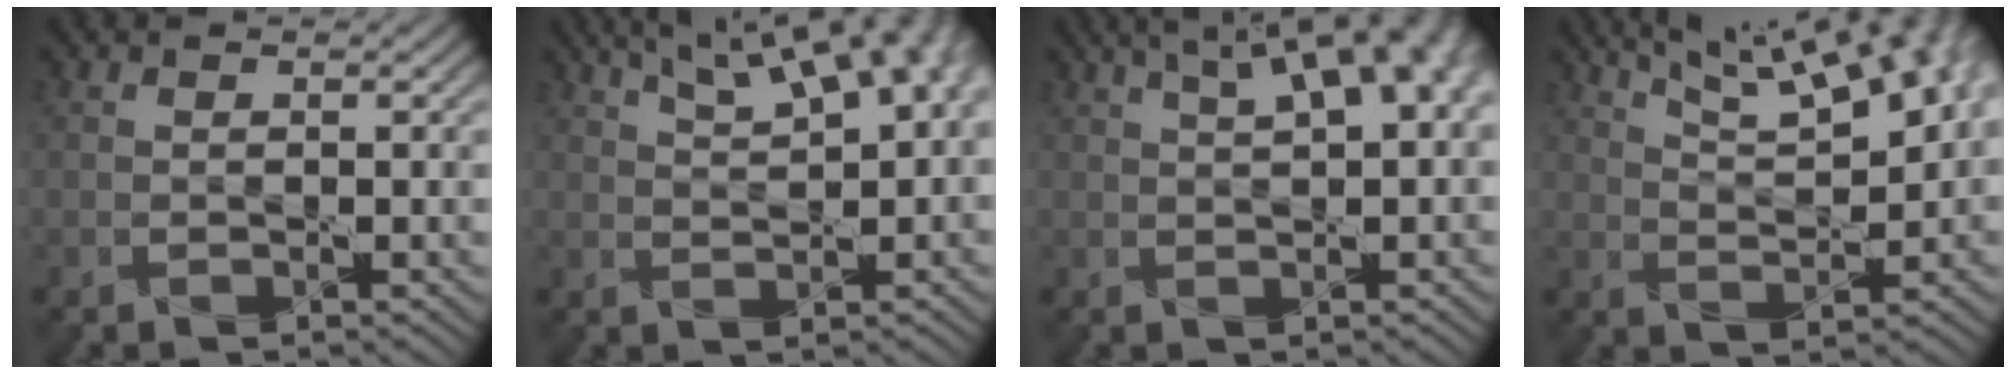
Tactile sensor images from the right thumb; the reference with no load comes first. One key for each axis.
{"total": 11.4, "fx": 5.6, "fy": 4.2, "fz": 9.0, "tx": -0.138, "ty": 0.033, "tz": 0.072}
{"total": 8.5, "fx": 3.6, "fy": 2.7, "fz": 7.2, "tx": -0.101, "ty": 0.025, "tz": 0.049}
{"total": 13.1, "fx": 7.8, "fy": 4.0, "fz": 9.7, "tx": -0.156, "ty": 0.031, "tz": 0.112}